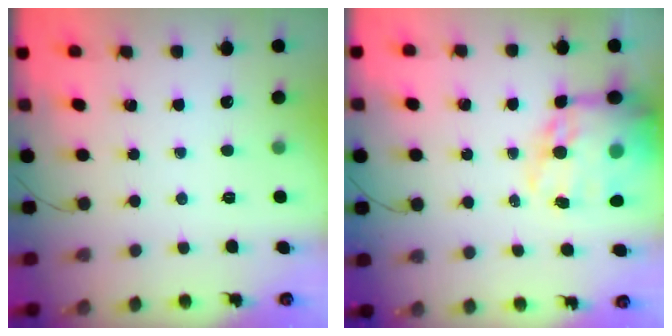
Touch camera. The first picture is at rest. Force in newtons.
{"total": 21.5, "press": 20.8, "slide": 5.3}